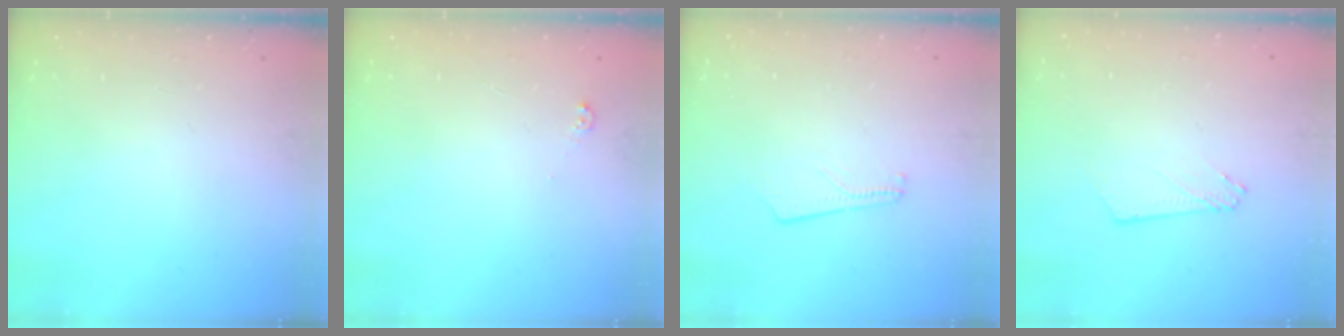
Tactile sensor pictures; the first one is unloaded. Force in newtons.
{"total": 3.0, "press": 3.0, "slide": 0.4}
{"total": 2.6, "press": 2.6, "slide": 0.3}
{"total": 2.5, "press": 2.5, "slide": 0.2}